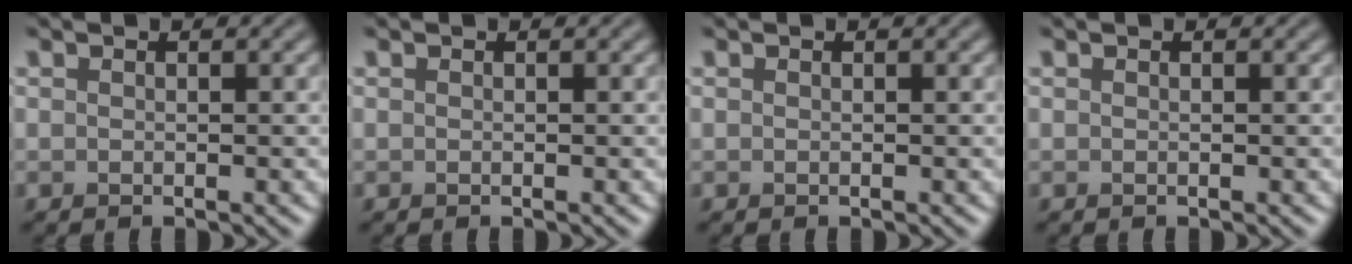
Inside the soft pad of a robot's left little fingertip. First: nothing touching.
{"total": 0.0}
{"total": 0.0}
{"total": 0.0}